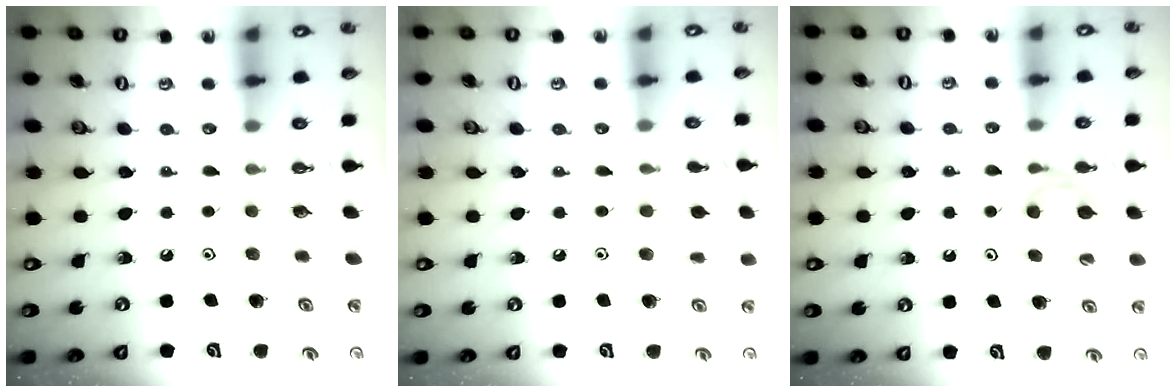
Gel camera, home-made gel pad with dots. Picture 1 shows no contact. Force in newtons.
{"total": 6.7, "press": 6.7, "slide": 0.8}
{"total": 3.3, "press": 3.3, "slide": 0.7}